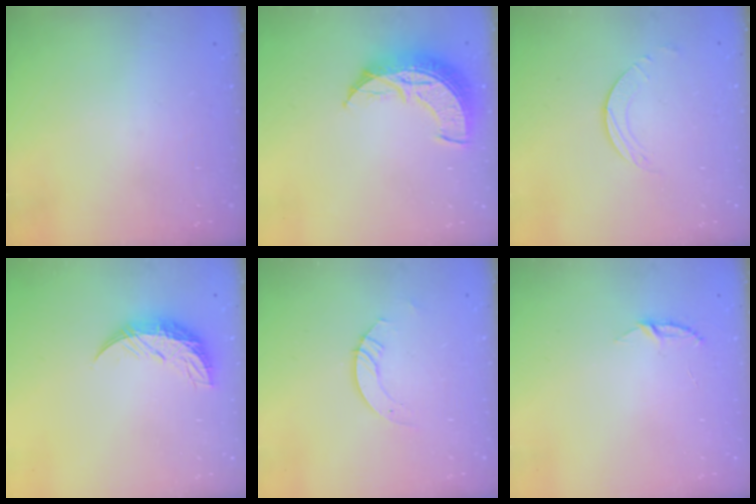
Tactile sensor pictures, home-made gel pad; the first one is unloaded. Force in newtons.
{"total": 11.2, "press": 11.1, "slide": 0.9}
{"total": 2.0, "press": 1.9, "slide": 0.3}
{"total": 10.0, "press": 10.0, "slide": 0.6}
{"total": 3.7, "press": 3.7, "slide": 0.3}
{"total": 3.9, "press": 3.8, "slide": 0.4}